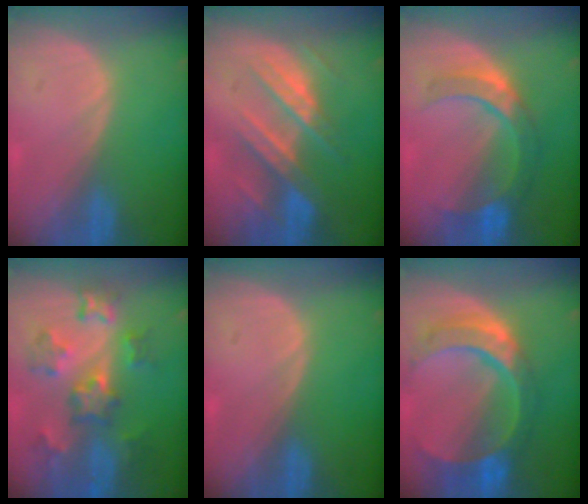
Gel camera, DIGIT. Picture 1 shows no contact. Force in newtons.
{"total": 9.1, "press": 7.9, "slide": 4.4}
{"total": 7.0, "press": 6.9, "slide": 1.0}
{"total": 8.3, "press": 7.9, "slide": 2.5}
{"total": 0.0}
{"total": 11.1, "press": 9.2, "slide": 6.1}